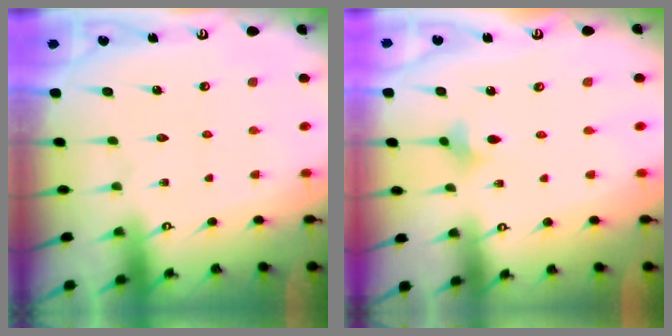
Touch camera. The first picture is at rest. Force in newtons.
{"total": 2.7, "press": 2.6, "slide": 0.7}